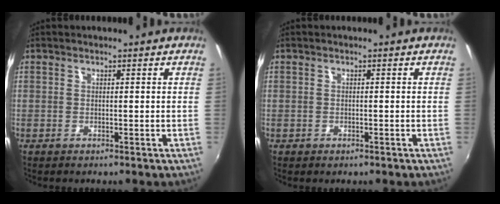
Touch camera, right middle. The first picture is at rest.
{"total": 0.6, "force": [-0.4, 0.5, 0.1], "torque": [-0.004, -0.003, -0.007]}